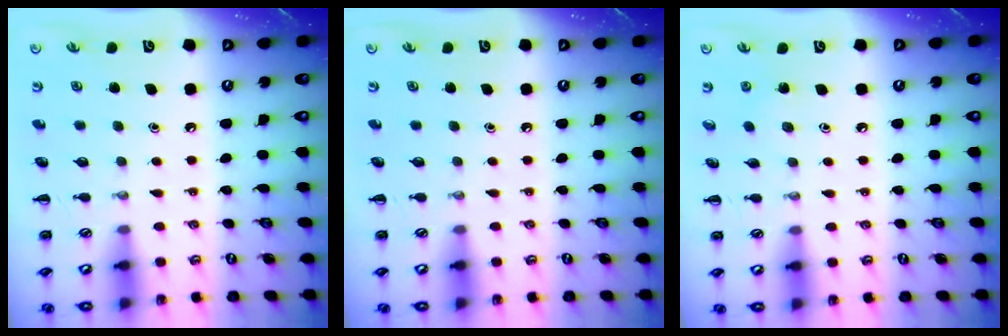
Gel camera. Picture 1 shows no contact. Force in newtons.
{"total": 0.0}
{"total": 2.4, "press": 2.2, "slide": 0.9}